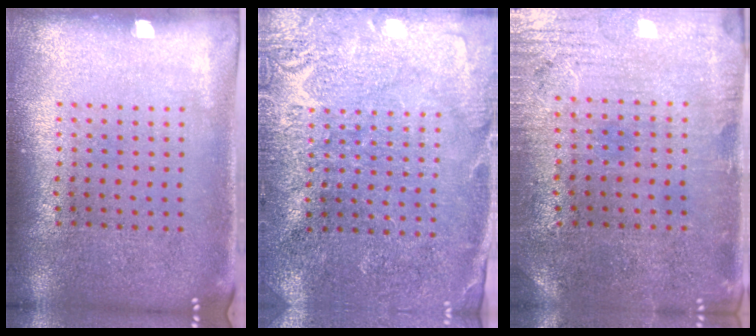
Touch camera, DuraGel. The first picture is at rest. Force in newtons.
{"total": 2.8, "press": 2.8, "slide": 0.3}
{"total": 0.6, "press": 0.4, "slide": 0.5}